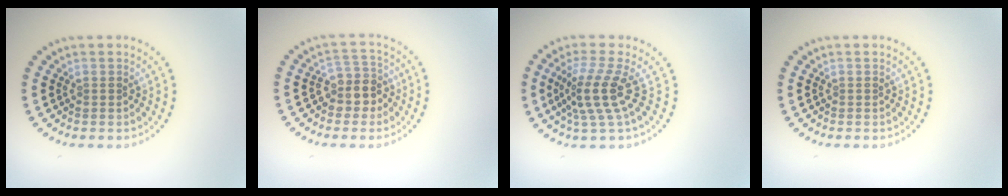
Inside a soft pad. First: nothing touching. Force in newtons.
{"total": 2.9, "press": 2.4, "slide": 1.5}
{"total": 3.9, "press": 2.8, "slide": 2.8}
{"total": 0.0}